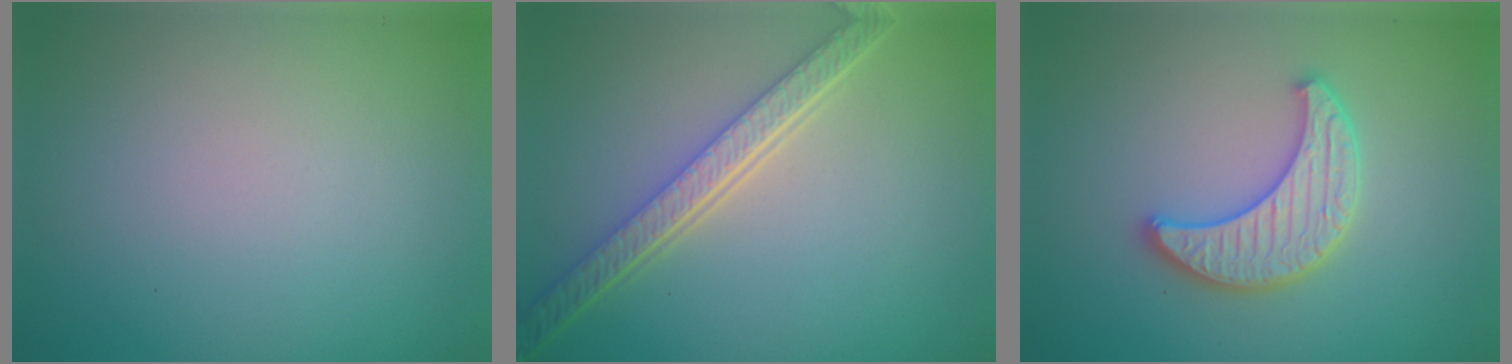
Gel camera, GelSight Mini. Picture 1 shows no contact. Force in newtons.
{"total": 5.4, "press": 4.0, "slide": 3.6}
{"total": 3.8, "press": 3.7, "slide": 0.9}